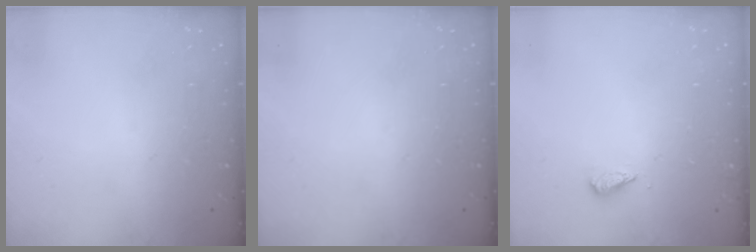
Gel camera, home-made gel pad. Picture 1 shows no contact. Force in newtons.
{"total": 0.0}
{"total": 3.0, "press": 3.0, "slide": 0.1}